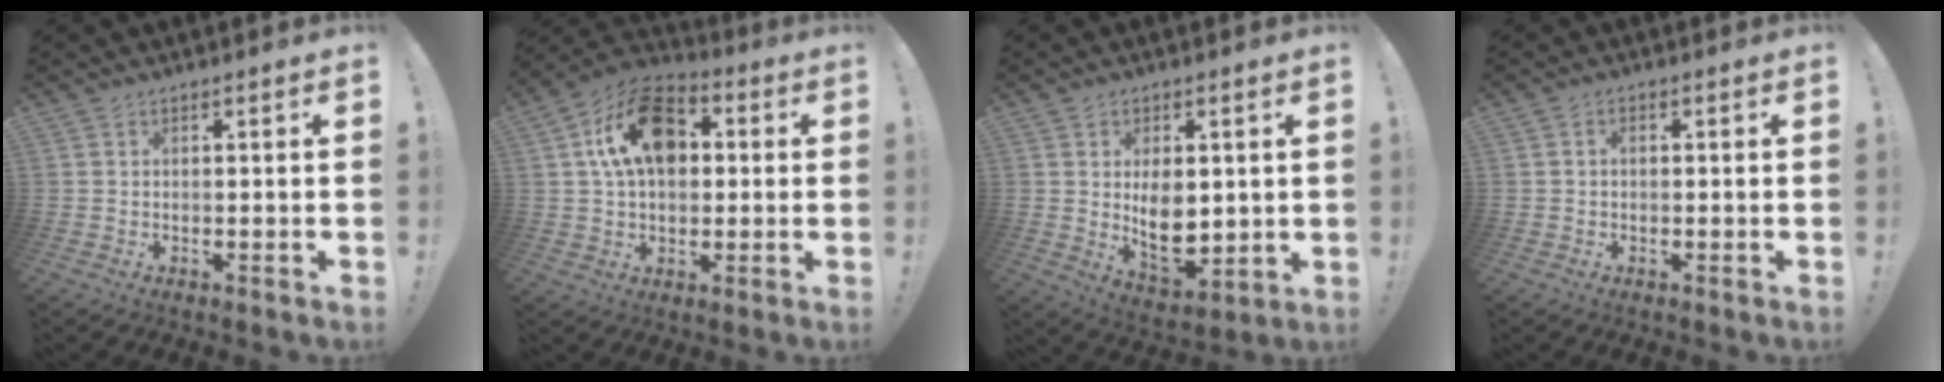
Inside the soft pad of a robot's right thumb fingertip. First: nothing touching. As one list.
[{"total": 18.0, "force": [5.1, 11.9, 12.5], "torque": [-0.198, 0.002, 0.093]}, {"total": 10.5, "force": [1.3, 6.8, 7.9], "torque": [-0.126, -0.023, 0.027]}, {"total": 1.2, "force": [-0.3, 0.7, 0.9], "torque": [-0.021, 0.006, -0.006]}]